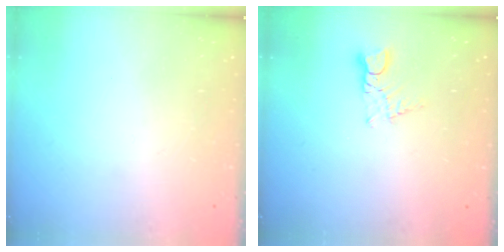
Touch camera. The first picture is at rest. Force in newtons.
{"total": 3.7, "press": 3.6, "slide": 0.3}